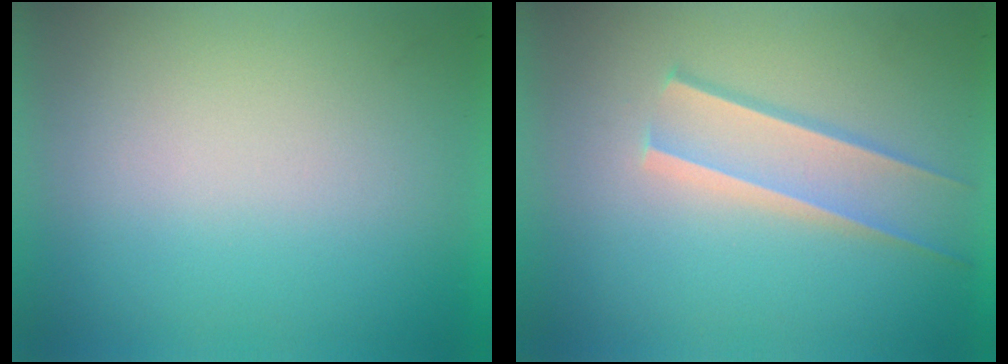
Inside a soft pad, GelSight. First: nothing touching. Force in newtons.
{"total": 1.6}